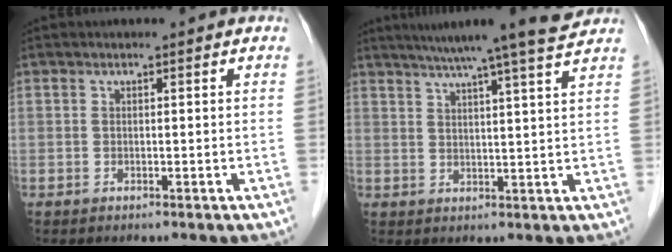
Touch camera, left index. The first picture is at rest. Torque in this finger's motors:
{"motor_torque": [0.62, -0.66, 0.26, 0.02]}